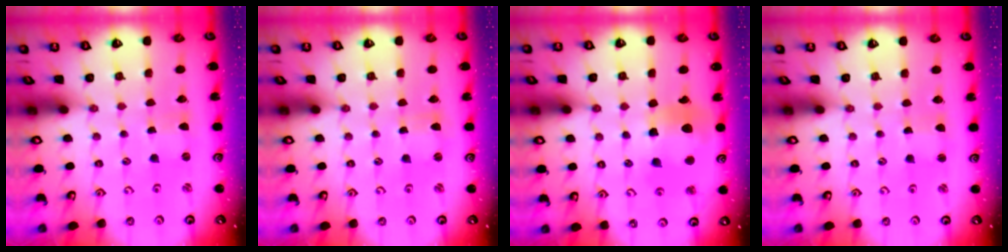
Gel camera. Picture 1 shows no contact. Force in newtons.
{"total": 0.0}
{"total": 11.5, "press": 11.4, "slide": 1.3}
{"total": 1.0, "press": 1.0, "slide": 0.1}